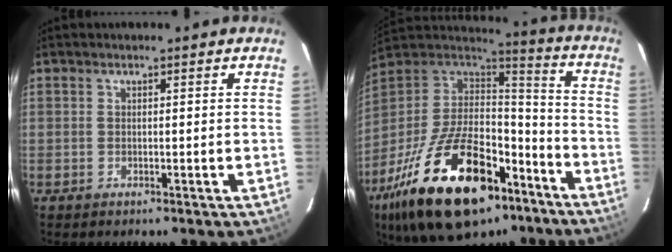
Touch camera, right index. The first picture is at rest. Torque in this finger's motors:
{"motor_torque": [1.56, -0.58, 1.05, 0.21]}